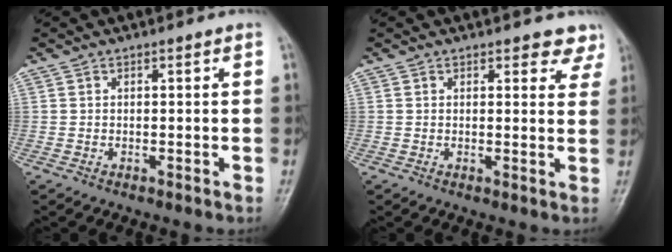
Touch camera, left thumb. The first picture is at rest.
{"total": 4.2, "force": [3.5, 2.1, 1.3], "torque": [0.017, -0.018, 0.026]}